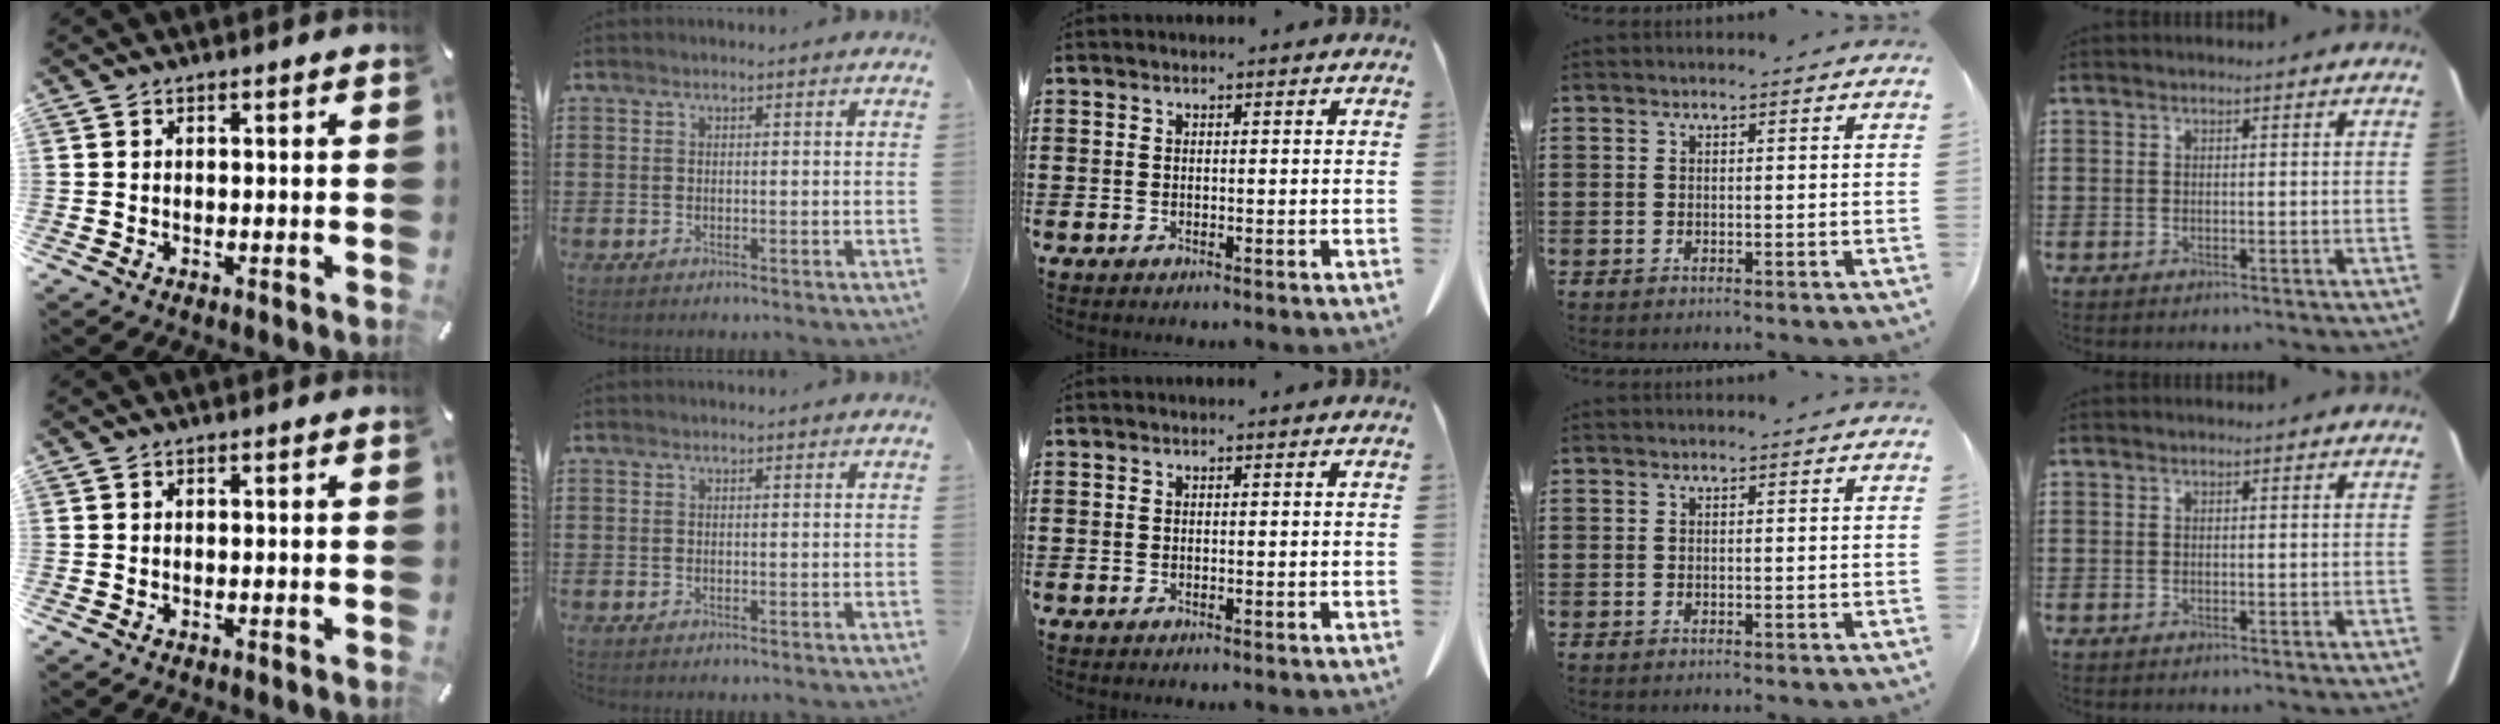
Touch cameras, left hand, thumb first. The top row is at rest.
{}